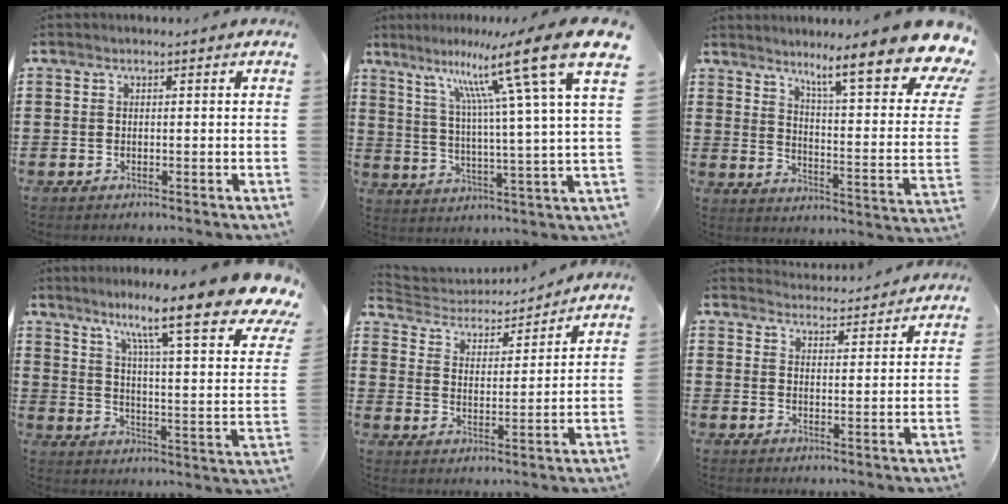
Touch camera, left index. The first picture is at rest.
{"total": 15.3, "force": [9.5, 0.3, 12.0], "torque": [-0.224, -0.045, 0.143]}
{"total": 13.6, "force": [9.6, 1.3, 9.6], "torque": [-0.161, -0.067, 0.151]}
{"total": 12.7, "force": [9.3, 0.6, 8.6], "torque": [-0.166, -0.071, 0.142]}
{"total": 3.5, "force": [3.4, 0.7, 0.1], "torque": [-0.026, -0.027, 0.053]}
{"total": 3.9, "force": [3.9, -0.1, 0.0], "torque": [-0.013, -0.023, 0.068]}